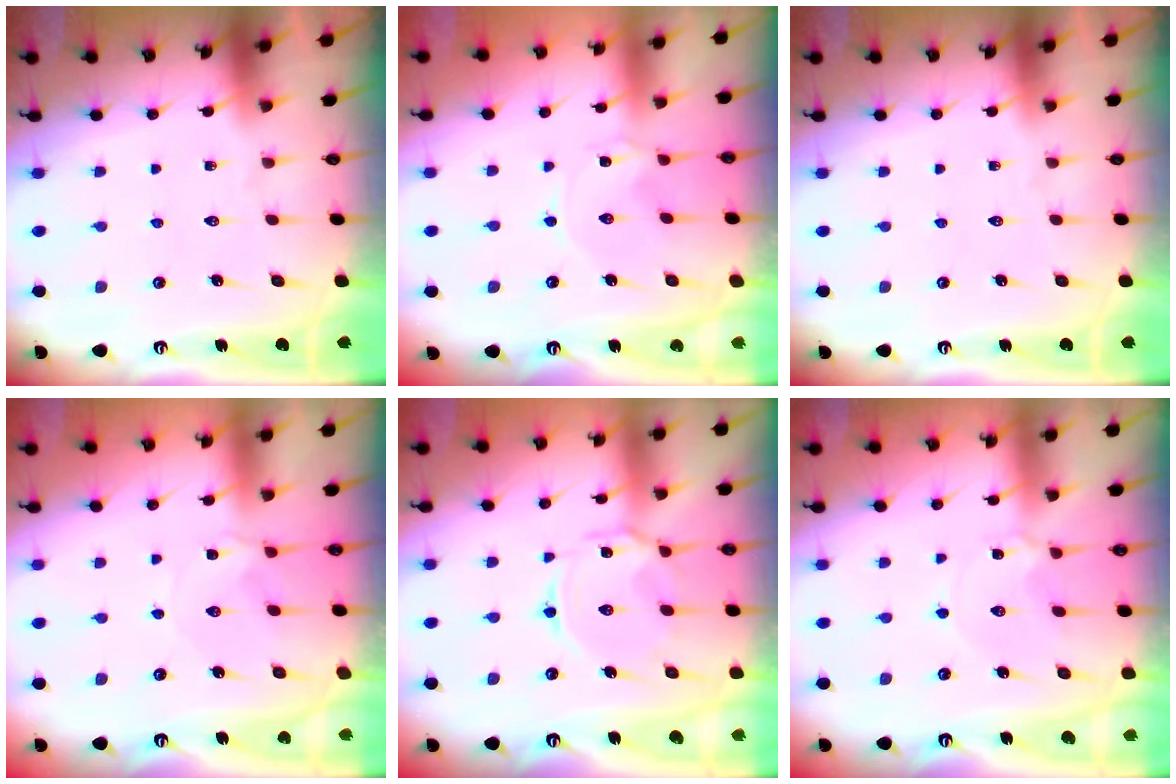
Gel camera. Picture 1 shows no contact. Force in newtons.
{"total": 0.0}
{"total": 0.0}
{"total": 1.4, "press": 1.3, "slide": 0.3}
{"total": 6.9, "press": 6.9, "slide": 0.6}
{"total": 1.7, "press": 1.7, "slide": 0.2}